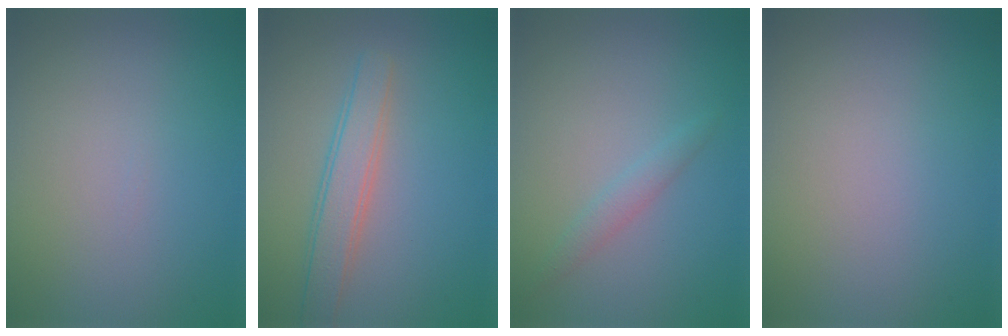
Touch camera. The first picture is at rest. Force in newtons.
{"total": 3.1, "press": 3.1, "slide": 0.0}
{"total": 1.3, "press": 1.3, "slide": 0.1}
{"total": 0.0}